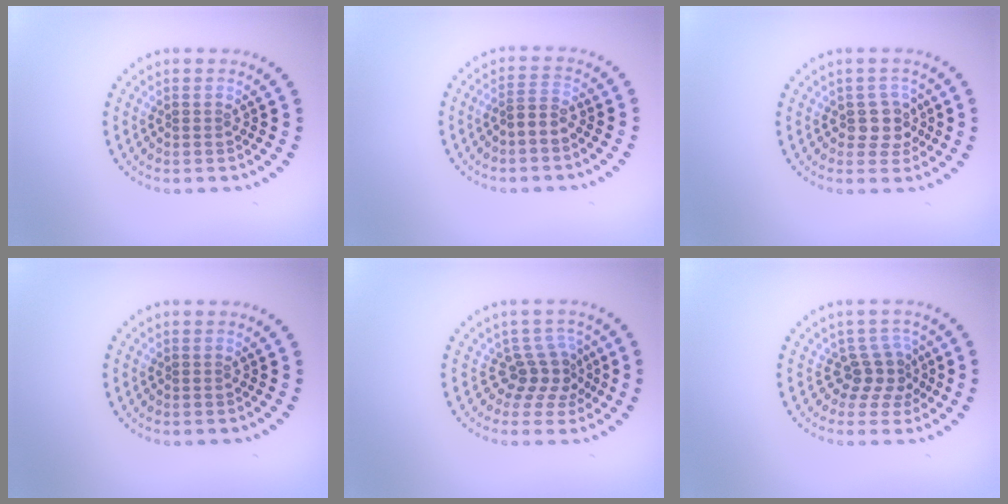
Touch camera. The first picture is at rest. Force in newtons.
{"total": 1.7, "press": 1.5, "slide": 0.8}
{"total": 2.3, "press": 2.0, "slide": 1.1}
{"total": 0.0}
{"total": 3.0, "press": 2.0, "slide": 2.2}
{"total": 2.8, "press": 2.0, "slide": 2.0}